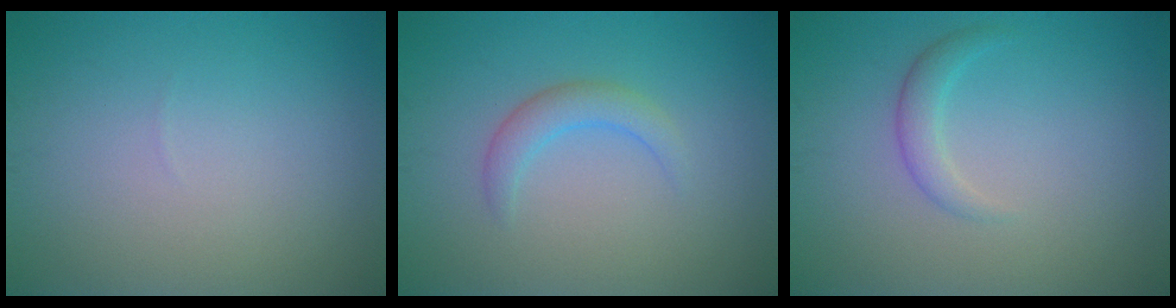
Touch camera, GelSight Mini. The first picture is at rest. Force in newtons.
{"total": 2.1, "press": 2.1, "slide": 0.2}
{"total": 1.7, "press": 1.7, "slide": 0.1}